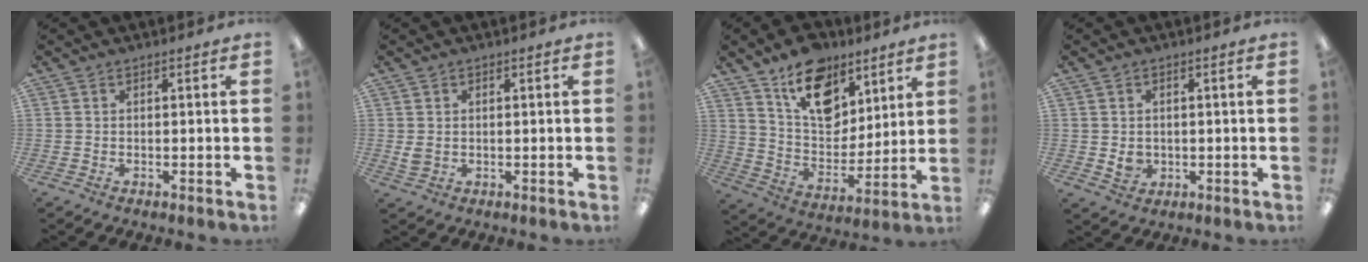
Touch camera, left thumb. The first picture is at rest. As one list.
[{"total": 2.2, "force": [0.4, 1.7, 1.2], "torque": [-0.016, 0.001, 0.006]}, {"total": 16.3, "force": [10.4, 10.0, 7.7], "torque": [-0.113, -0.058, 0.189]}, {"total": 3.2, "force": [0.3, 2.9, 1.4], "torque": [-0.011, -0.002, 0.005]}]